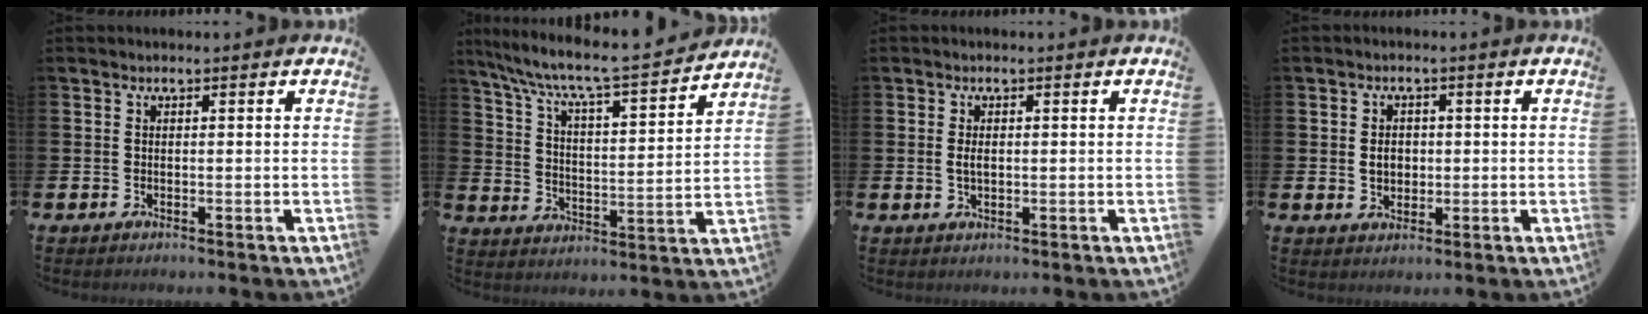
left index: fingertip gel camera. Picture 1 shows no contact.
{"total": 8.3, "force": [7.5, 0.8, 3.4], "torque": [-0.096, -0.058, 0.123]}
{"total": 1.5, "force": [0.2, 0.8, 1.2], "torque": [-0.019, 0.004, 0.001]}
{"total": 2.7, "force": [0.2, 2.2, 1.5], "torque": [-0.012, 0.002, -0.004]}